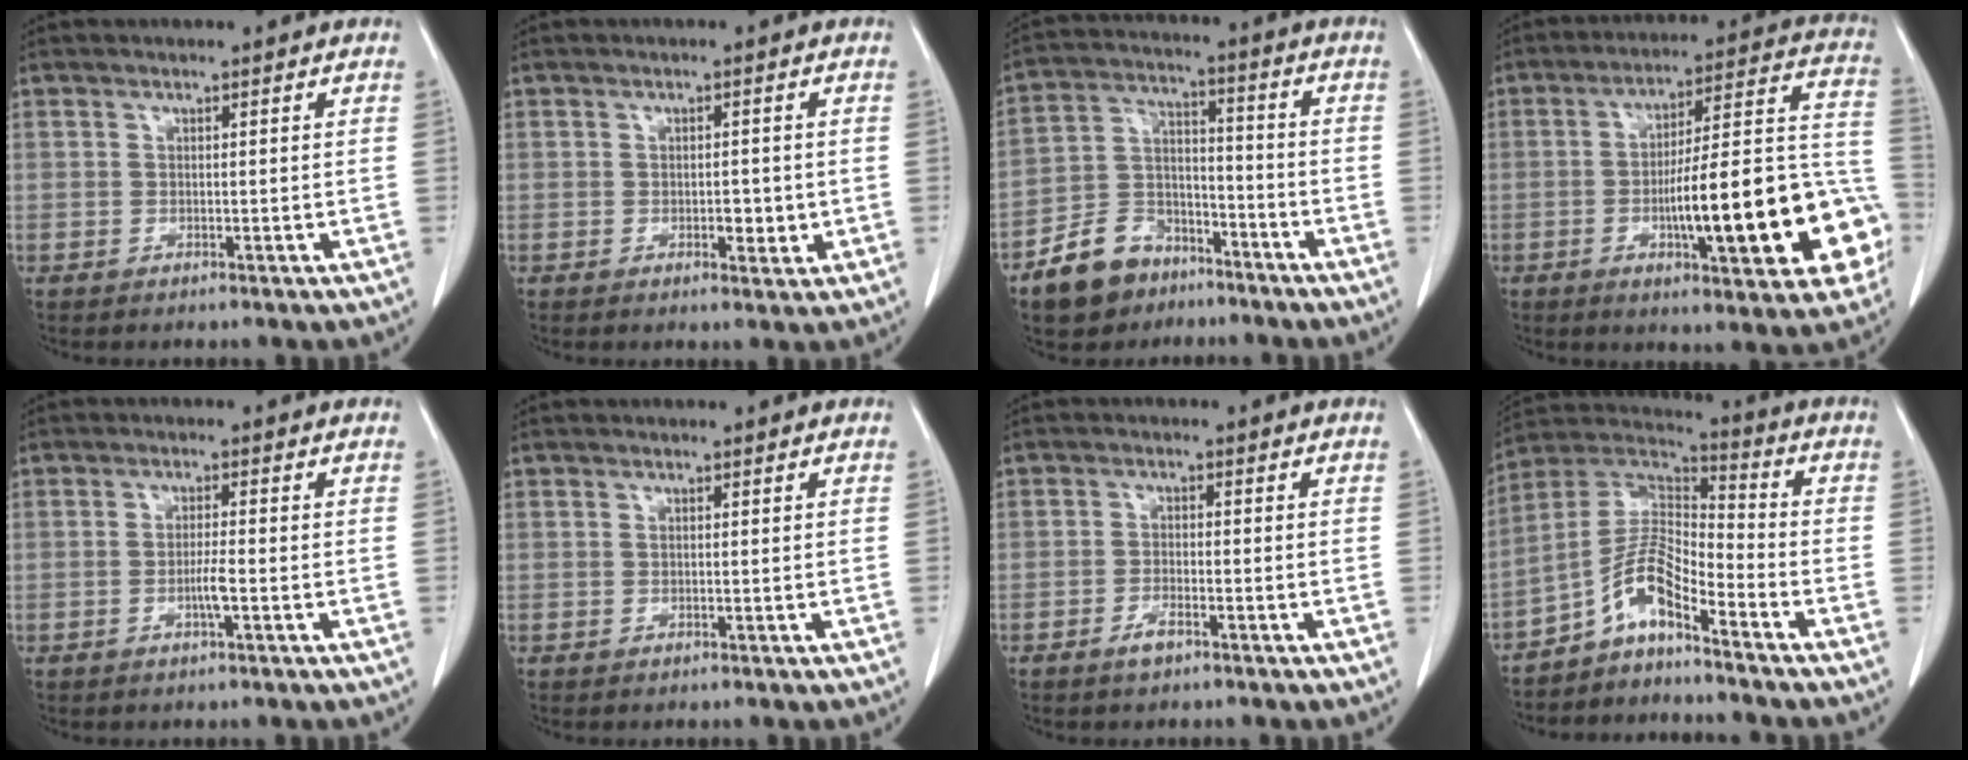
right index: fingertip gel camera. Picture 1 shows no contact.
{"total": 2.7, "force": [-0.4, 1.3, 2.3], "torque": [-0.031, -0.001, 0.000]}
{"total": 10.6, "force": [-7.3, 6.7, 3.7], "torque": [-0.088, 0.016, -0.129]}
{"total": 22.5, "force": [-6.2, 4.2, 21.2], "torque": [-0.229, 0.031, -0.076]}
{"total": 2.6, "force": [-0.9, 0.0, 2.4], "torque": [-0.047, -0.001, -0.018]}
{"total": 0.0}
{"total": 2.4, "force": [-1.7, 0.6, 1.6], "torque": [-0.036, -0.002, -0.029]}
{"total": 8.6, "force": [-5.6, 2.0, 6.2], "torque": [-0.134, 0.022, -0.111]}